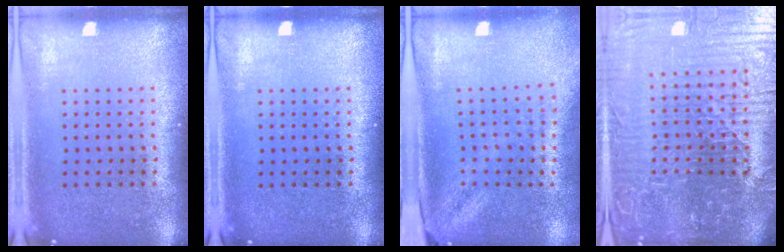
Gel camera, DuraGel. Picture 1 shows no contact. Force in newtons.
{"total": 0.0}
{"total": 1.9, "press": 1.5, "slide": 1.2}
{"total": 7.9, "press": 7.0, "slide": 3.6}